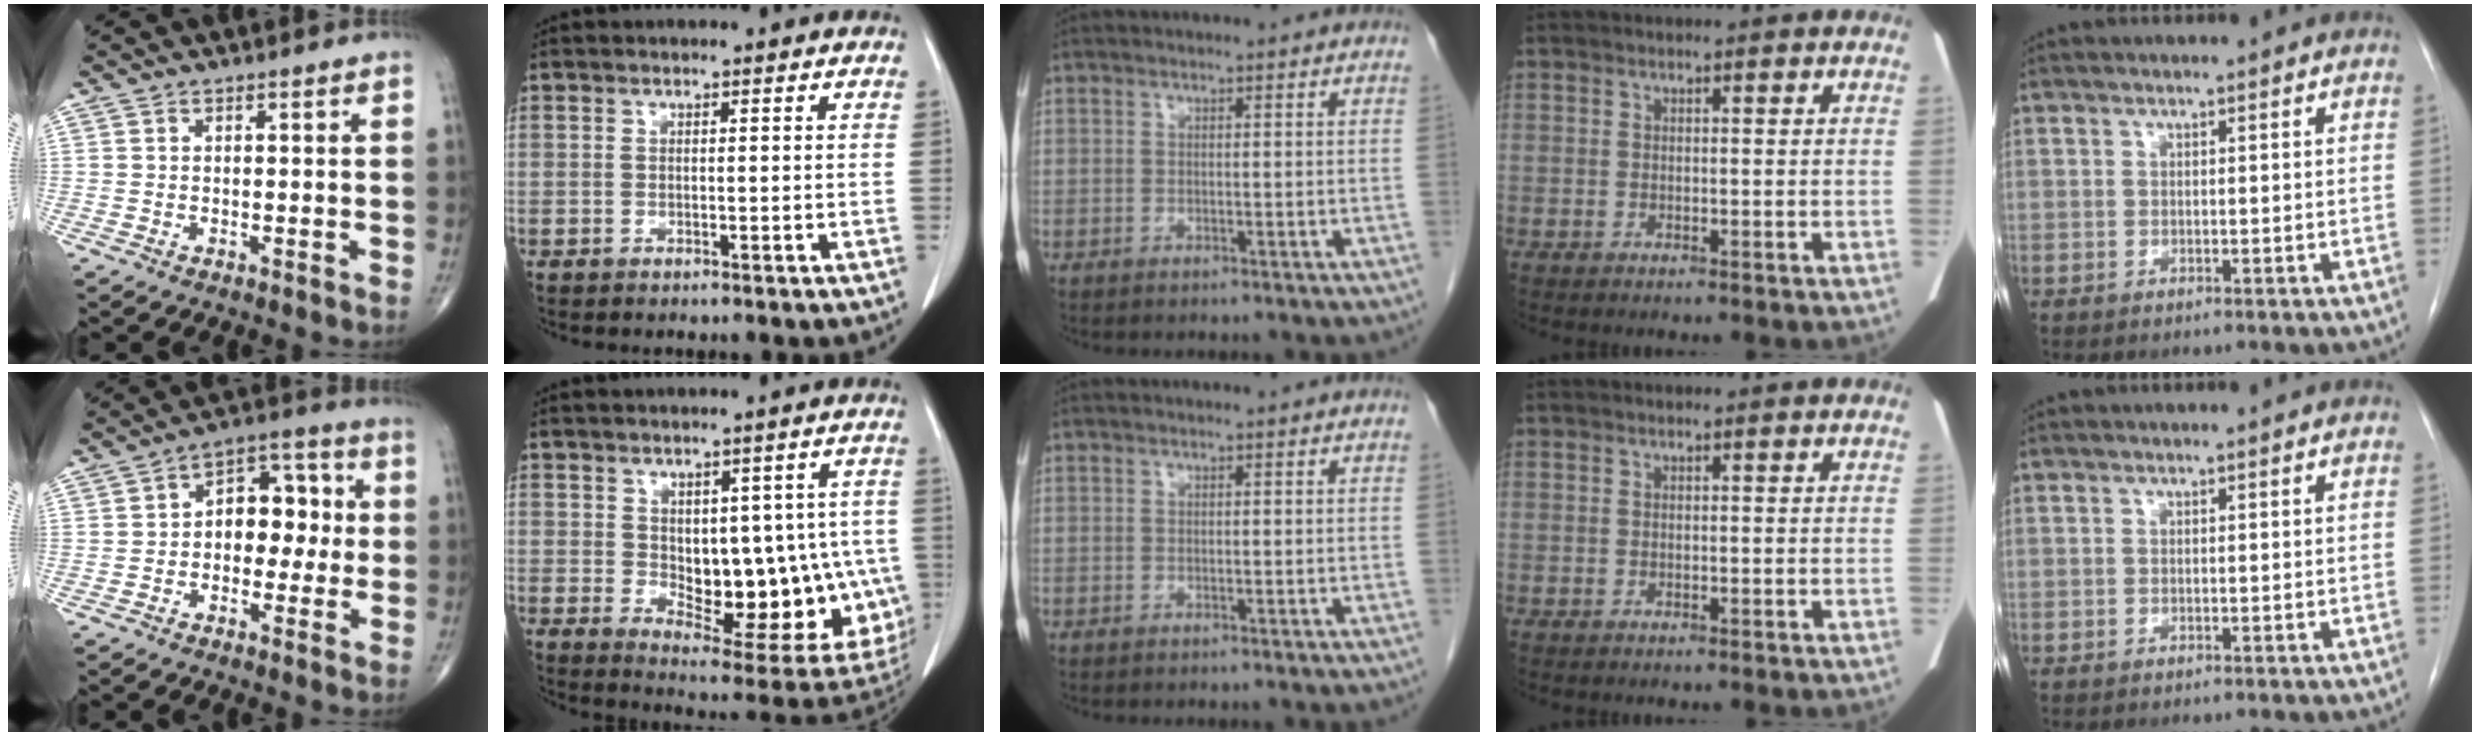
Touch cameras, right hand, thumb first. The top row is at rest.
{"thumb": {"total": 10.2, "force": [0.0, 6.9, 7.5], "torque": [-0.064, 0.035, -0.012]}, "index": {"total": 16.7, "force": [-1.3, 8.2, 14.5], "torque": [-0.155, 0.005, 0.011]}}